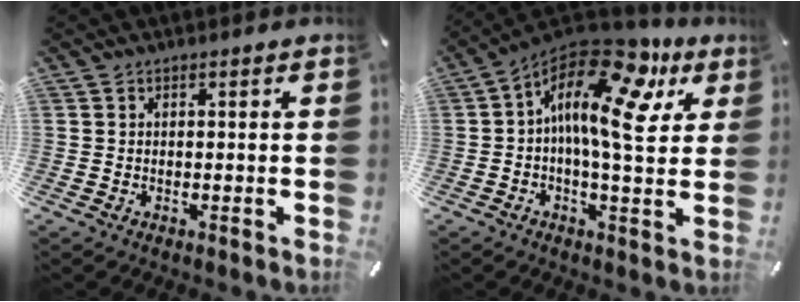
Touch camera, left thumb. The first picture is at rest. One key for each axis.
{"total": 19.4, "fx": 7.1, "fy": 8.0, "fz": 16.2, "tx": -0.291, "ty": -0.054, "tz": 0.106}